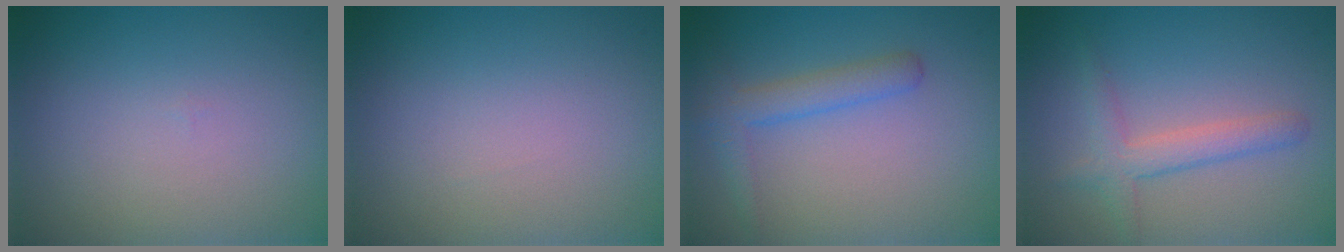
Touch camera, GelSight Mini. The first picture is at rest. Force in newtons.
{"total": 0.0}
{"total": 2.5, "press": 2.5, "slide": 0.0}
{"total": 2.5, "press": 2.5, "slide": 0.2}